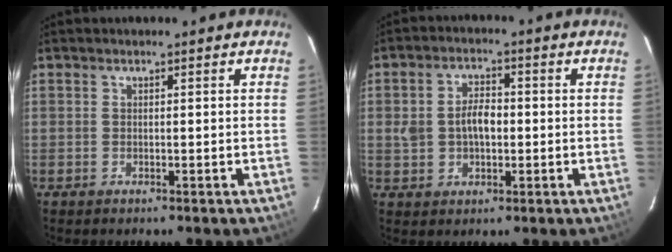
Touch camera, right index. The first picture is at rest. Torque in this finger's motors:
{"motor_torque": [0.04, 0.04, 0.16, 0.08]}